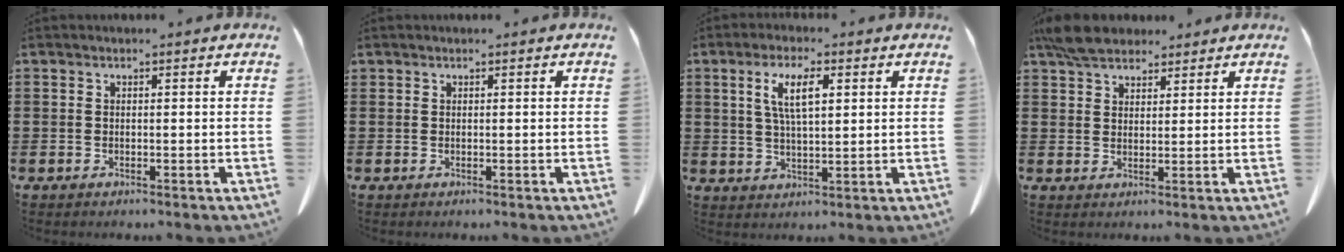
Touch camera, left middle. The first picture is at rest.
{"total": 0.0}
{"total": 6.3, "force": [2.3, 2.0, 5.5], "torque": [-0.115, 0.007, 0.039]}
{"total": 5.8, "force": [4.8, 2.3, 2.1], "torque": [-0.047, -0.006, 0.092]}